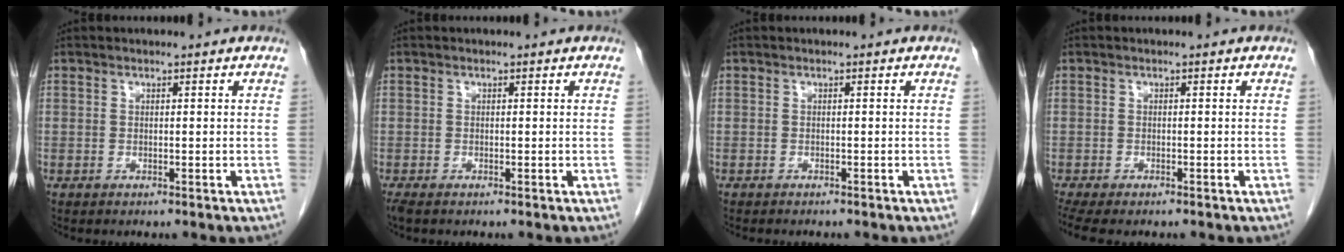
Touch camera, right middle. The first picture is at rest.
{"total": 1.3, "force": [-1.0, 0.3, 0.7], "torque": [-0.014, -0.005, -0.018]}
{"total": 2.8, "force": [-2.5, 0.6, 1.2], "torque": [-0.013, -0.004, -0.027]}
{"total": 6.4, "force": [-5.1, 2.1, 3.2], "torque": [-0.057, -0.005, -0.079]}